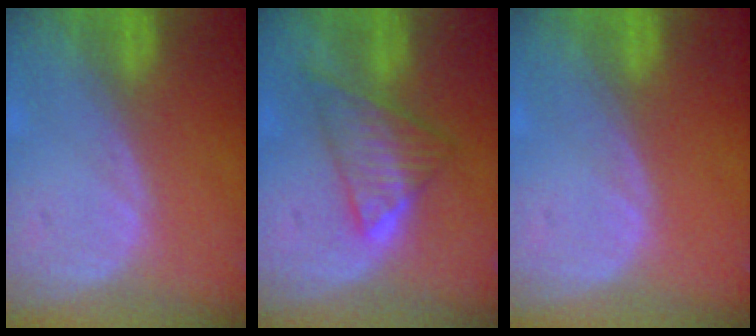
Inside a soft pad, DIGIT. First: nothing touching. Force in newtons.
{"total": 6.3, "press": 6.2, "slide": 1.4}
{"total": 0.0}